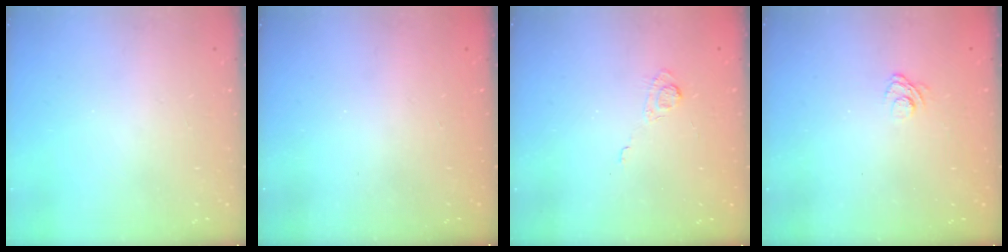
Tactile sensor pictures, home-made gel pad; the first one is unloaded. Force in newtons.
{"total": 2.3, "press": 2.2, "slide": 0.7}
{"total": 2.8, "press": 2.4, "slide": 1.4}
{"total": 3.2, "press": 3.0, "slide": 1.1}